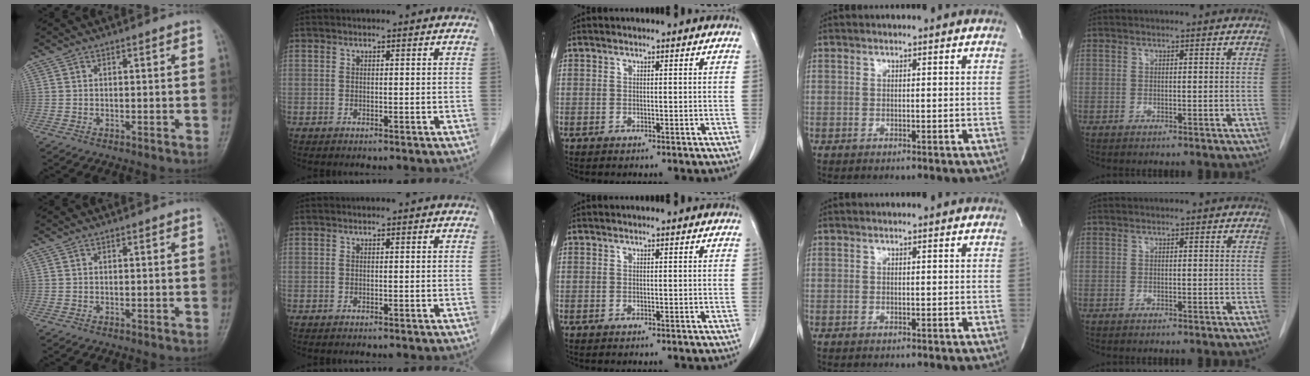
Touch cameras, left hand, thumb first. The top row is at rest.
{}